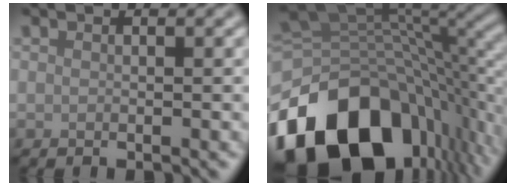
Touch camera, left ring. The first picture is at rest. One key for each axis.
{"total": 16.8, "fx": -7.6, "fy": 10.7, "fz": 10.5, "tx": -0.204, "ty": -0.023, "tz": -0.118}